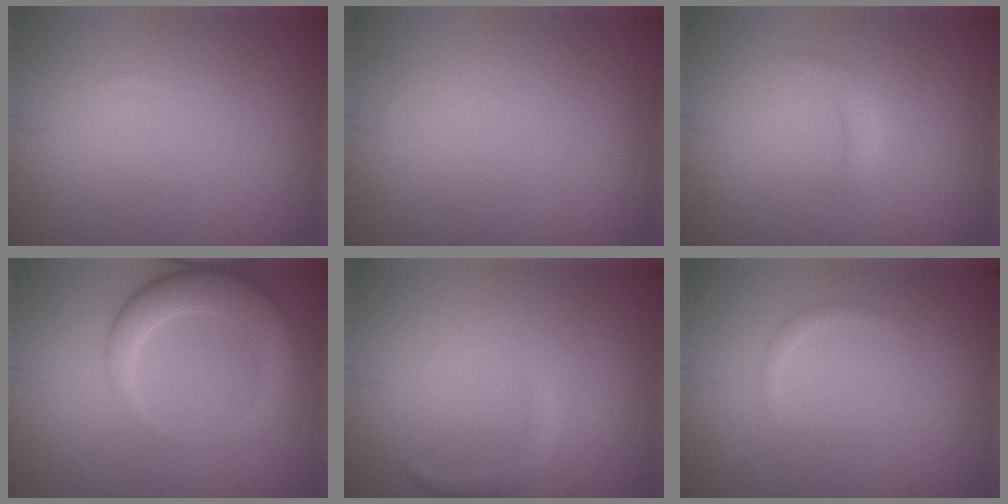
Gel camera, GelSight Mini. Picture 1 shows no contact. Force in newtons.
{"total": 0.0}
{"total": 1.3, "press": 1.3, "slide": 0.0}
{"total": 4.8, "press": 4.7, "slide": 0.5}
{"total": 1.2, "press": 1.2, "slide": 0.1}
{"total": 0.7, "press": 0.7, "slide": 0.0}